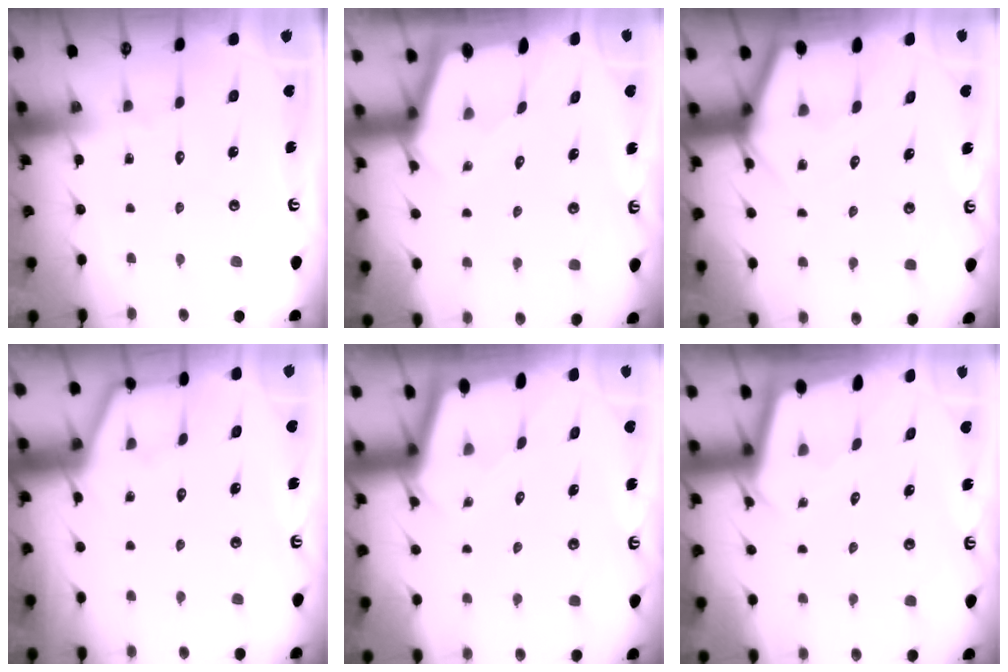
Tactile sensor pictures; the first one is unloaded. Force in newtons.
{"total": 1.9, "press": 1.9, "slide": 0.1}
{"total": 5.0, "press": 5.0, "slide": 0.3}
{"total": 3.3, "press": 3.2, "slide": 0.5}
{"total": 2.4, "press": 2.4, "slide": 0.1}
{"total": 2.0, "press": 2.0, "slide": 0.1}